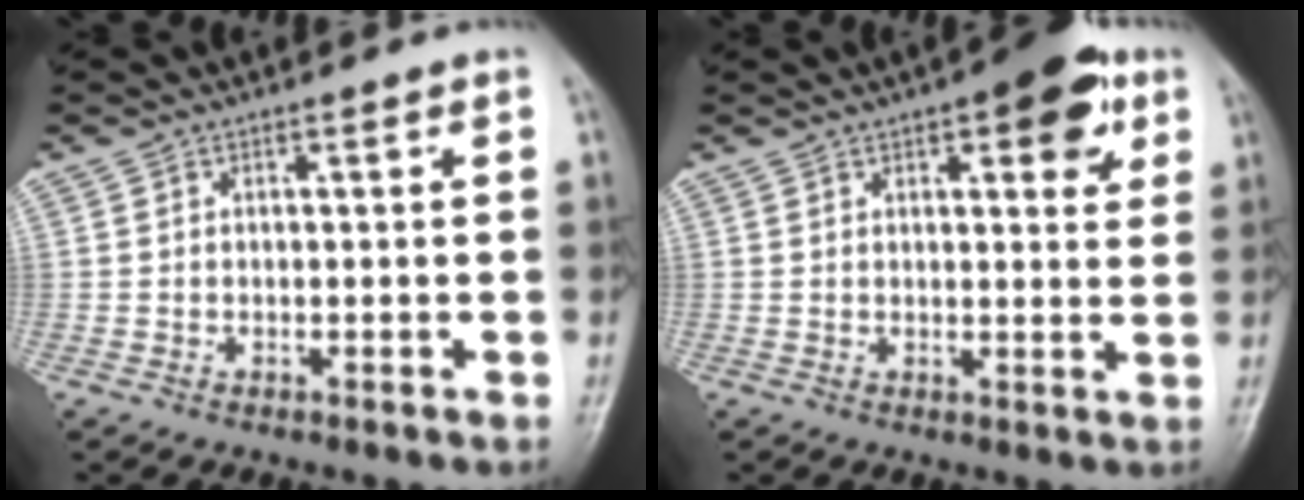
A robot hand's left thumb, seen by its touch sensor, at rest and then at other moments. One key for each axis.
{"total": 11.2, "fx": 5.5, "fy": 4.0, "fz": 8.9, "tx": -0.087, "ty": -0.015, "tz": 0.067}